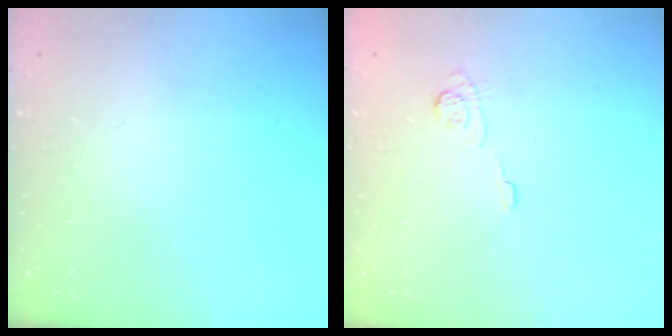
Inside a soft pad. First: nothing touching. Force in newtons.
{"total": 4.5, "press": 4.2, "slide": 1.6}